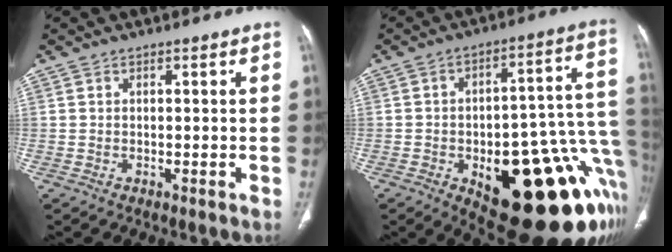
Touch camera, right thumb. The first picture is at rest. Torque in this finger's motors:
{"motor_torque": [2.62, 2.39, 1.82, -0.95, 0.14]}